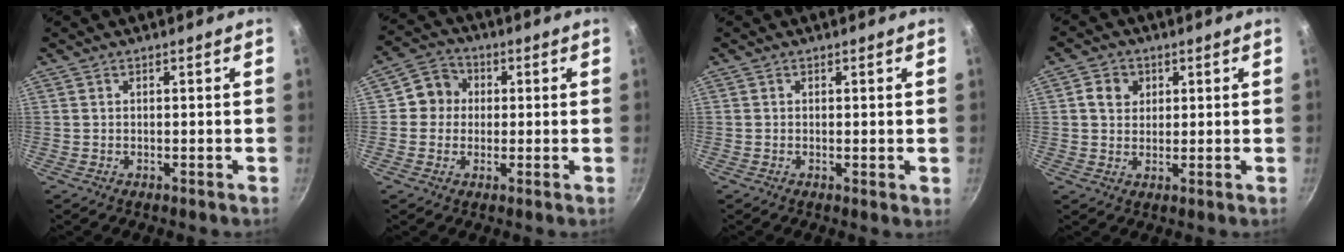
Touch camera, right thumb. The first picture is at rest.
{"total": 6.2, "force": [0.4, 5.9, 2.0], "torque": [0.006, 0.014, -0.010]}
{"total": 0.9, "force": [0.1, 0.3, 0.8], "torque": [-0.011, -0.006, -0.002]}
{"total": 4.6, "force": [1.3, 4.0, 1.9], "torque": [-0.010, 0.003, 0.019]}